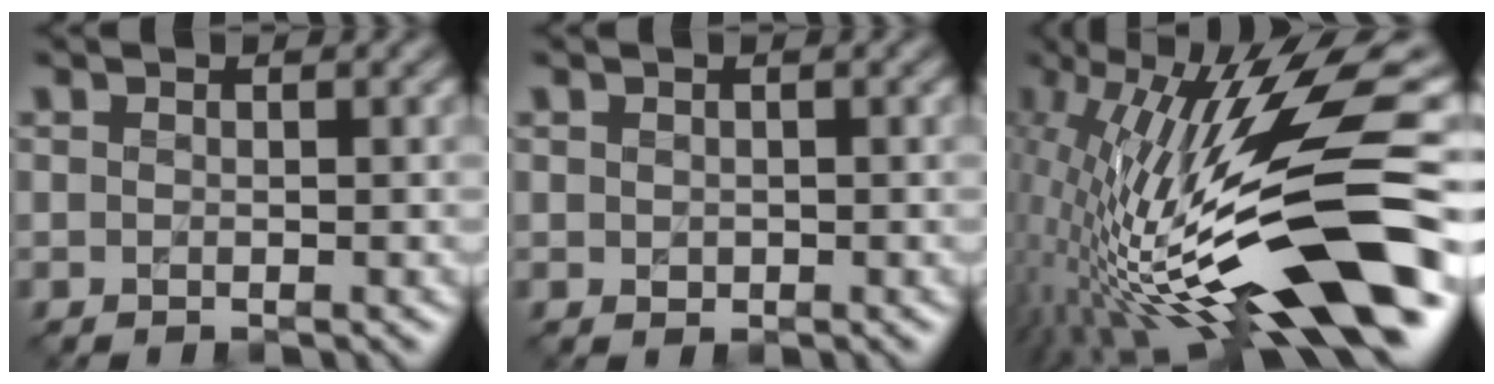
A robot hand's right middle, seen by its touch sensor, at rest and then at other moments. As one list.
[{"total": 0.5, "force": [0.1, 0.5, 0.2], "torque": [-0.001, -0.003, 0.003]}, {"total": 15.3, "force": [-1.2, 4.3, 14.6], "torque": [-0.266, 0.015, -0.013]}]